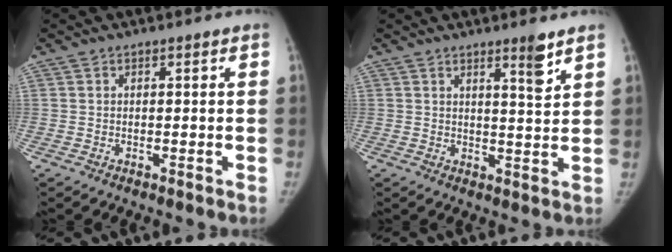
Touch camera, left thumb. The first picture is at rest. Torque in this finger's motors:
{"motor_torque": [0.71, 0.40, 0.53, -0.93, 0.12]}